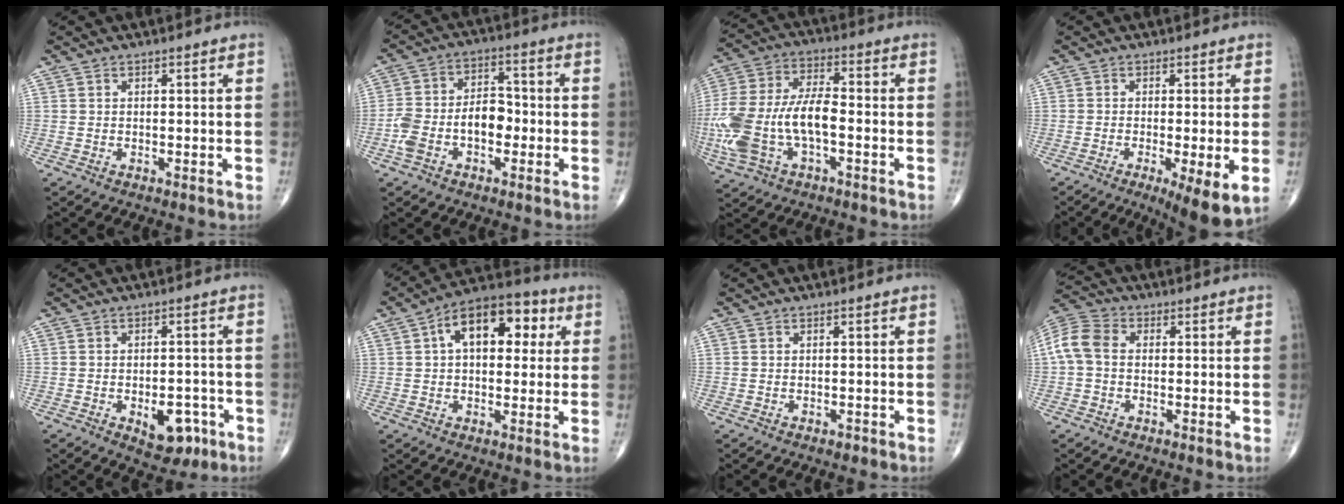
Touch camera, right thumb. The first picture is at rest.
{"total": 10.3, "force": [-2.7, 6.2, 7.7], "torque": [-0.140, 0.042, -0.054]}
{"total": 17.9, "force": [-4.0, 8.8, 15.1], "torque": [-0.341, 0.024, -0.072]}
{"total": 8.6, "force": [-2.8, 1.7, 7.9], "torque": [-0.121, -0.021, -0.044]}
{"total": 7.8, "force": [-3.2, 4.4, 5.6], "torque": [-0.052, 0.017, -0.035]}
{"total": 14.1, "force": [3.8, 8.1, 10.9], "torque": [-0.139, 0.023, 0.049]}
{"total": 0.6, "force": [-0.4, 0.3, 0.3], "torque": [-0.002, 0.000, -0.006]}
{"total": 7.4, "force": [0.1, 5.3, 5.1], "torque": [-0.107, 0.022, -0.009]}